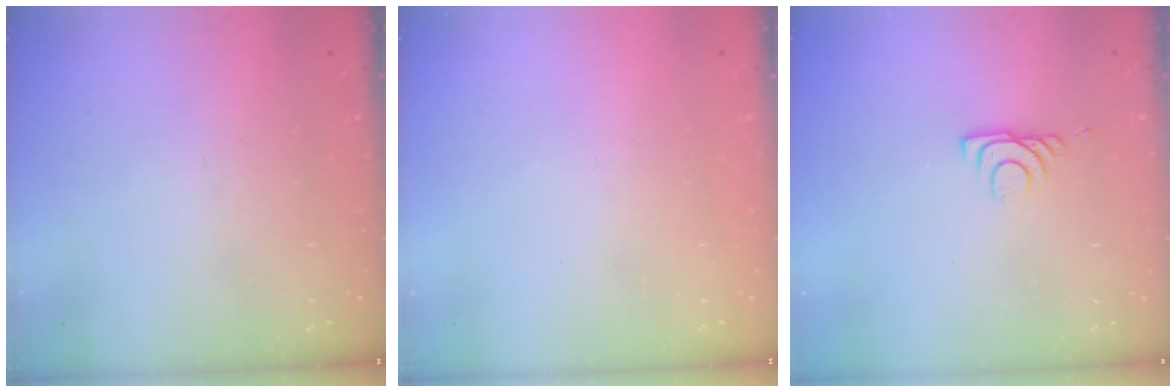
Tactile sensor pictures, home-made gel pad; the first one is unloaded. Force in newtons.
{"total": 1.6, "press": 1.6, "slide": 0.1}
{"total": 6.9, "press": 6.9, "slide": 0.8}